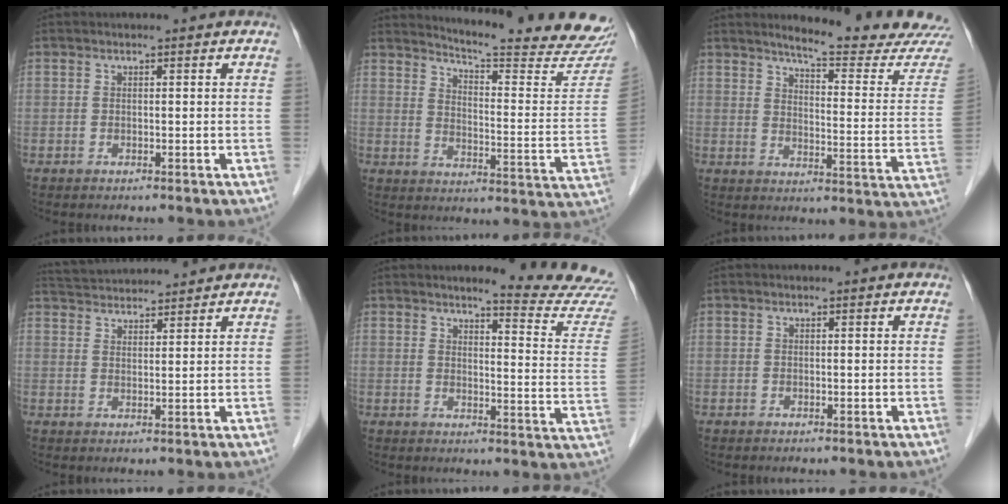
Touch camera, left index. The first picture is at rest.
{"total": 21.6, "force": [20.7, 0.0, 6.1], "torque": [-0.091, -0.128, 0.245]}
{"total": 16.7, "force": [15.9, -0.5, 5.2], "torque": [-0.072, -0.115, 0.180]}
{"total": 8.0, "force": [7.9, 0.4, 1.6], "torque": [-0.038, 0.031, 0.126]}
{"total": 13.1, "force": [12.7, -1.4, 2.5], "torque": [-0.027, -0.120, 0.126]}
{"total": 0.0}